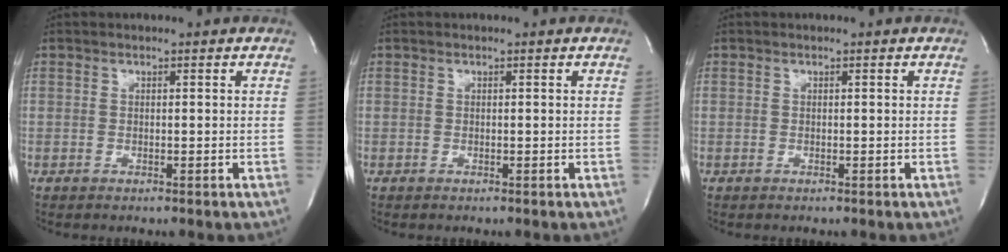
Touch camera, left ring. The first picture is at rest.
{"total": 0.0}
{"total": 0.0}